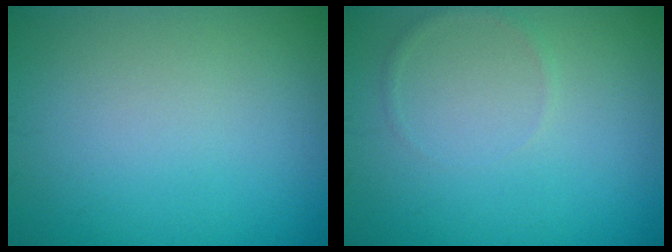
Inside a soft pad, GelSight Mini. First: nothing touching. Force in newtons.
{"total": 0.7, "press": 0.7, "slide": 0.0}